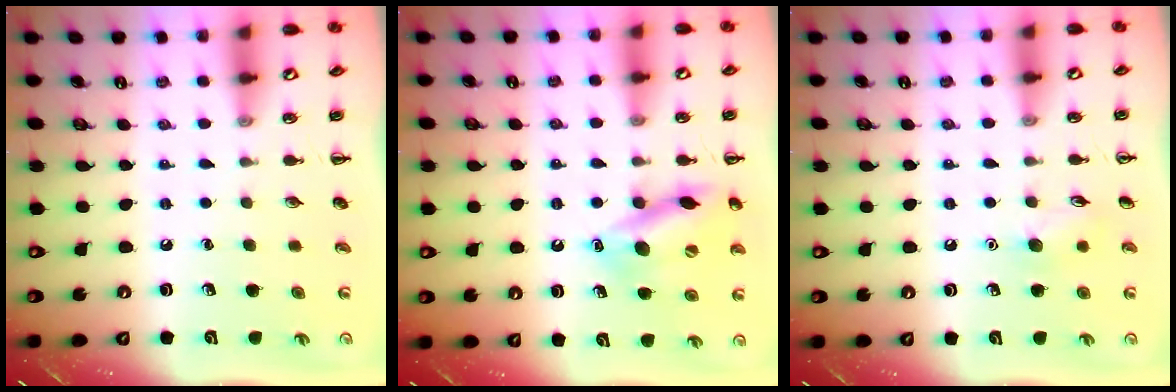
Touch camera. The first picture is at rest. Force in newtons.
{"total": 14.8, "press": 14.6, "slide": 2.5}
{"total": 6.5, "press": 6.3, "slide": 1.6}